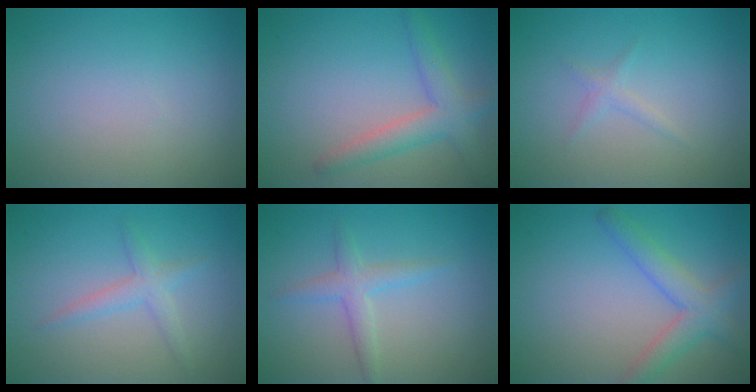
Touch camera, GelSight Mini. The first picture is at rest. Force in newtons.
{"total": 3.5, "press": 3.5, "slide": 0.2}
{"total": 1.0, "press": 1.0, "slide": 0.1}
{"total": 2.0, "press": 2.0, "slide": 0.1}
{"total": 2.2, "press": 2.2, "slide": 0.1}
{"total": 3.6, "press": 3.6, "slide": 0.2}